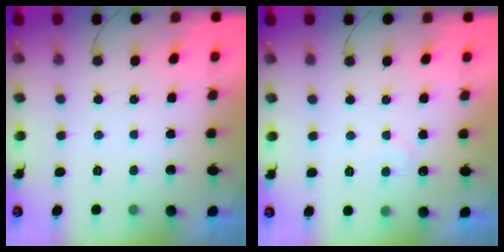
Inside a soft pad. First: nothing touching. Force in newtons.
{"total": 4.9, "press": 4.9, "slide": 0.4}